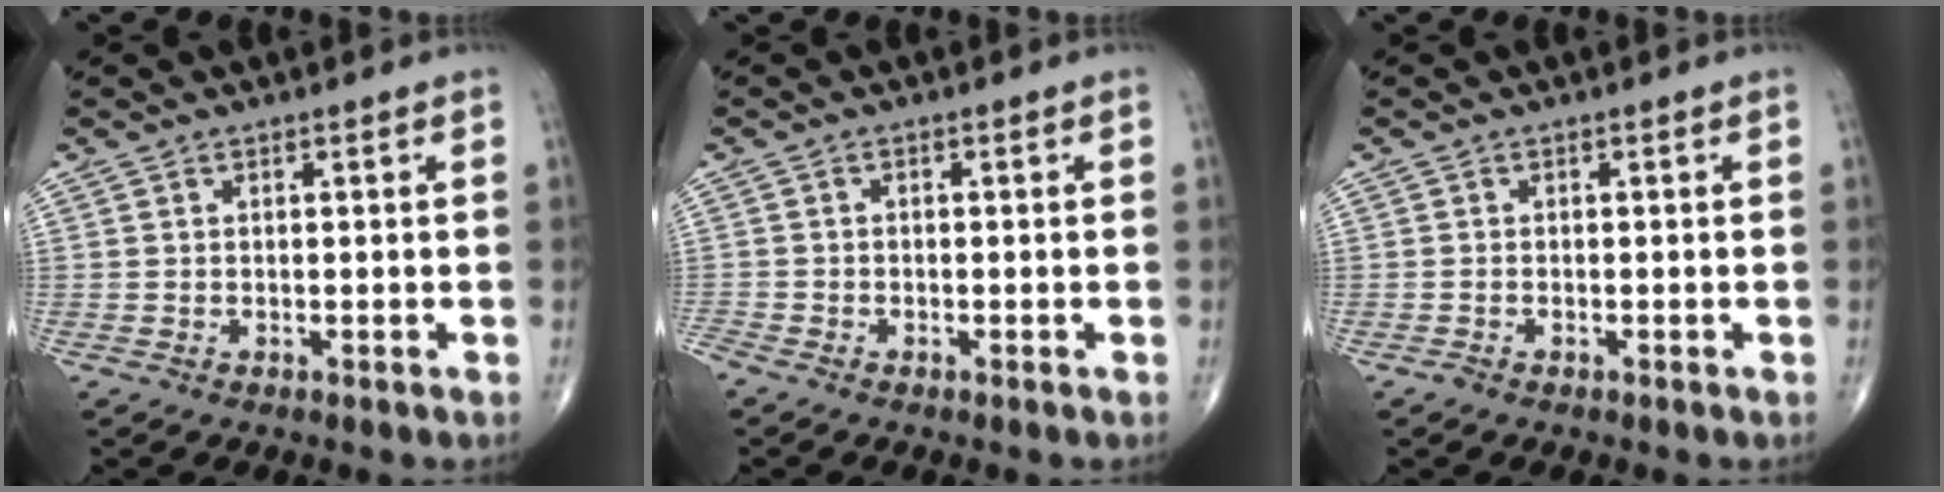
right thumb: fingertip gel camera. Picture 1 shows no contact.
{"total": 1.7, "force": [-1.5, 0.5, 0.6], "torque": [-0.017, -0.002, -0.035]}
{"total": 0.6, "force": [-0.5, 0.3, 0.3], "torque": [-0.012, 0.000, -0.012]}